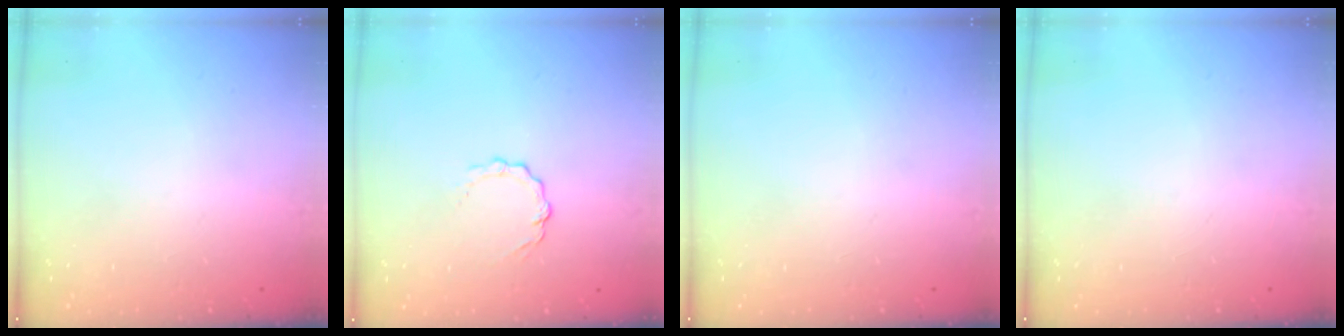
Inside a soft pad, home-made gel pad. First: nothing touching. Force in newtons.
{"total": 3.6, "press": 3.6, "slide": 0.3}
{"total": 0.0}
{"total": 0.0}